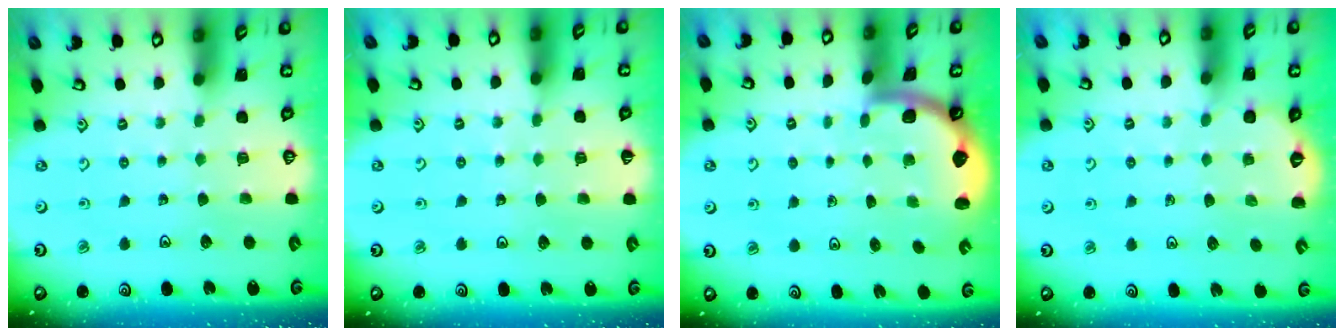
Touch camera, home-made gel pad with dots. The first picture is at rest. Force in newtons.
{"total": 3.0, "press": 3.0, "slide": 0.2}
{"total": 1.6, "press": 1.6, "slide": 0.1}
{"total": 2.8, "press": 2.2, "slide": 1.8}